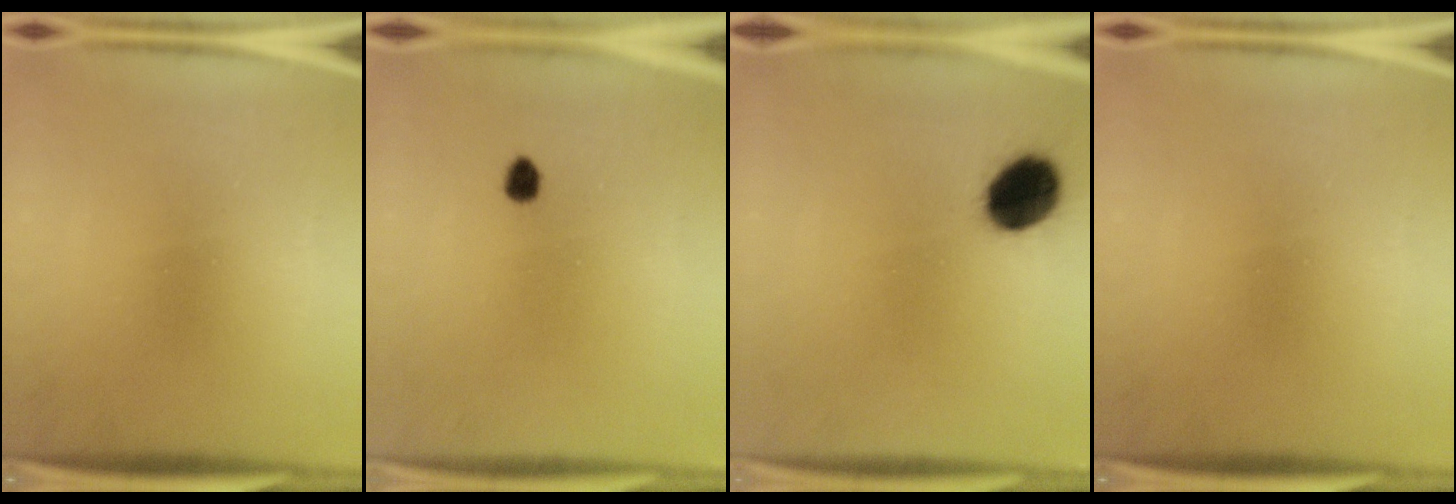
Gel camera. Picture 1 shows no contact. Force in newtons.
{"total": 1.8}
{"total": 10.1}
{"total": 0.0}